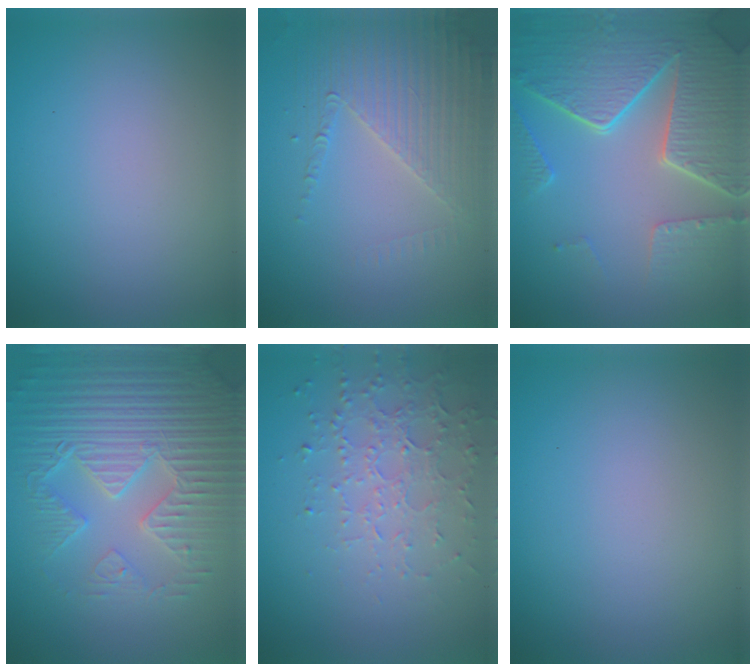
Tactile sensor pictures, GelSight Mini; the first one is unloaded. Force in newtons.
{"total": 4.4, "press": 3.5, "slide": 2.6}
{"total": 8.4, "press": 6.1, "slide": 5.8}
{"total": 6.9, "press": 5.7, "slide": 3.8}
{"total": 3.5, "press": 3.0, "slide": 1.7}
{"total": 0.0}